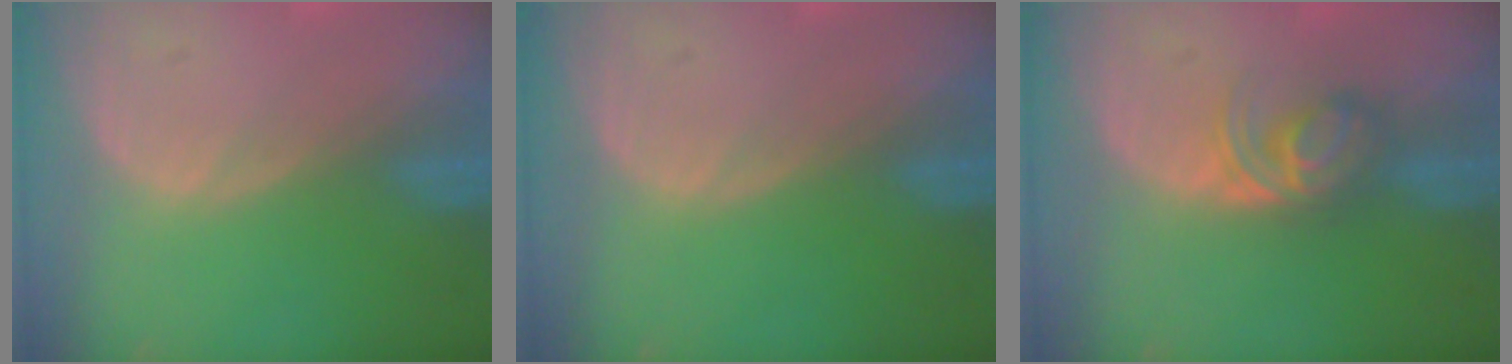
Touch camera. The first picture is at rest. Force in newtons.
{"total": 0.0}
{"total": 5.6, "press": 4.8, "slide": 2.9}